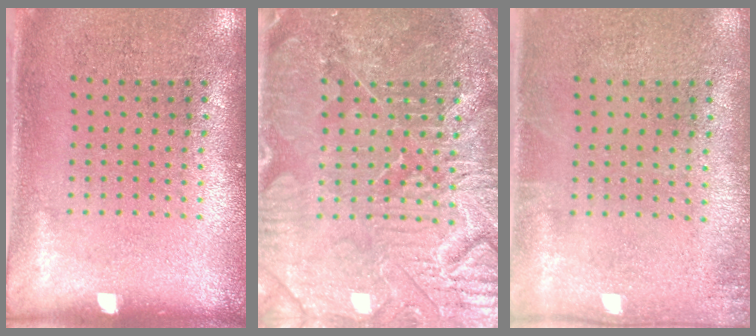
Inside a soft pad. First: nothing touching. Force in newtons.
{"total": 4.8, "press": 4.8, "slide": 0.6}
{"total": 0.8, "press": 0.8, "slide": 0.1}